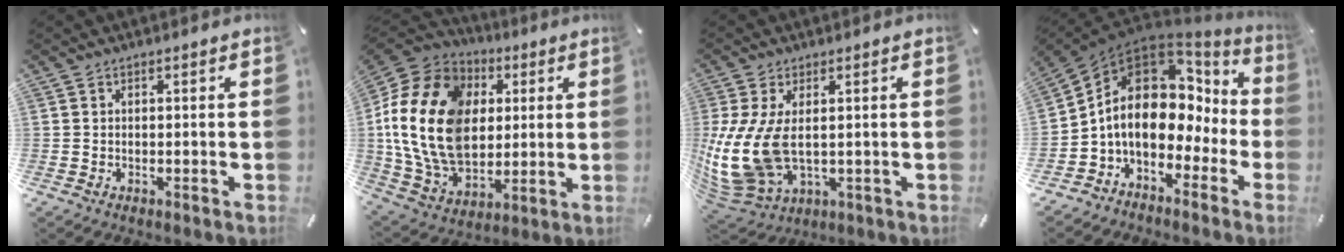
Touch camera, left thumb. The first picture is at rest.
{"total": 21.9, "force": [1.8, 17.2, 13.5], "torque": [-0.296, 0.000, 0.031]}
{"total": 13.5, "force": [1.3, 8.3, 10.5], "torque": [-0.256, -0.022, 0.026]}
{"total": 14.6, "force": [0.2, 10.6, 10.0], "torque": [-0.187, -0.012, 0.001]}